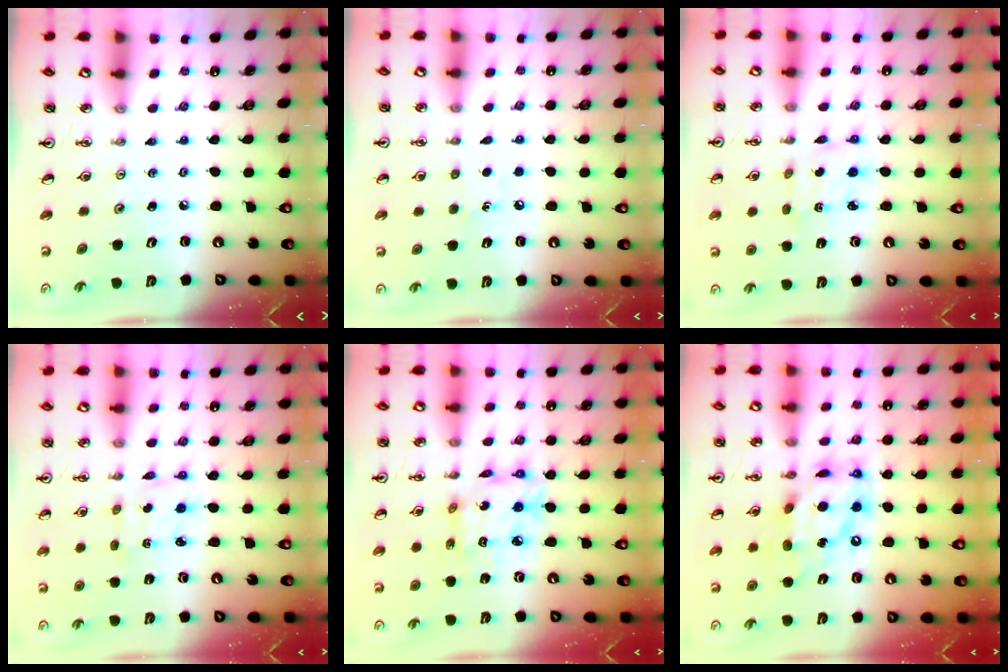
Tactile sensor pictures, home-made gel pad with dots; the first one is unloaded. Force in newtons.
{"total": 6.2, "press": 6.2, "slide": 0.7}
{"total": 2.2, "press": 2.1, "slide": 0.7}
{"total": 2.2, "press": 2.0, "slide": 0.8}
{"total": 12.4, "press": 12.3, "slide": 1.1}
{"total": 14.4, "press": 14.3, "slide": 1.1}